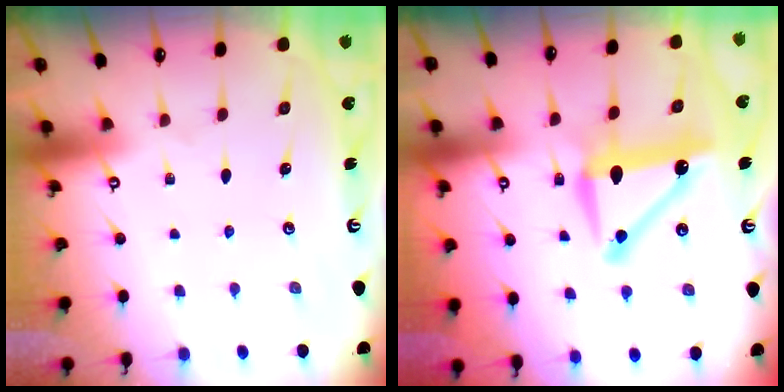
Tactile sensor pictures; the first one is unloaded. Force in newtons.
{"total": 11.1, "press": 11.1, "slide": 0.3}